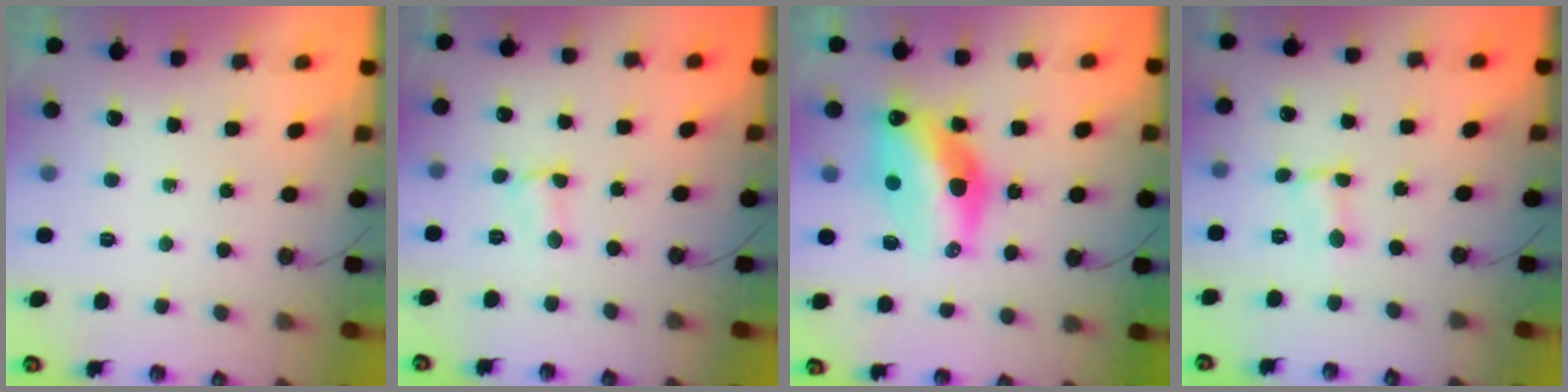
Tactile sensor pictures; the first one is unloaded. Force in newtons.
{"total": 2.2, "press": 2.2, "slide": 0.4}
{"total": 14.6, "press": 14.6, "slide": 0.9}
{"total": 3.1, "press": 1.2, "slide": 2.9}